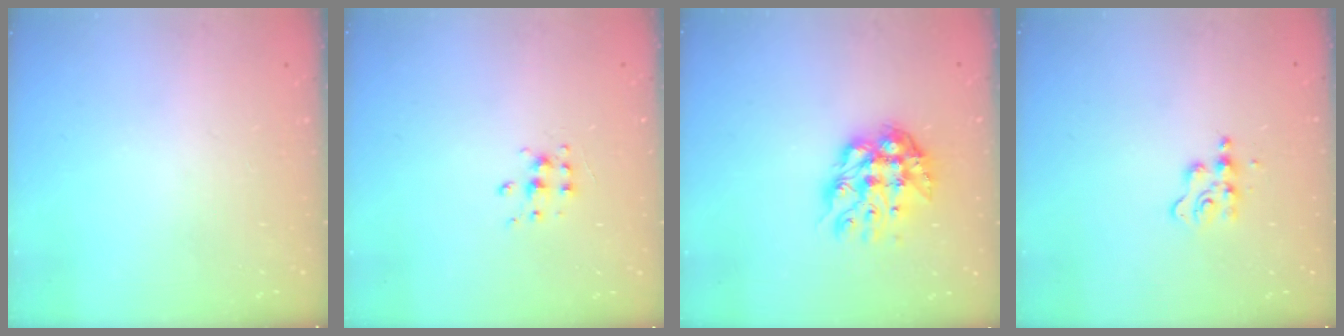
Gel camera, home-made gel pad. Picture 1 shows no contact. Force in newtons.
{"total": 5.5, "press": 5.5, "slide": 0.4}
{"total": 11.4, "press": 11.3, "slide": 1.1}
{"total": 6.1, "press": 6.0, "slide": 0.6}